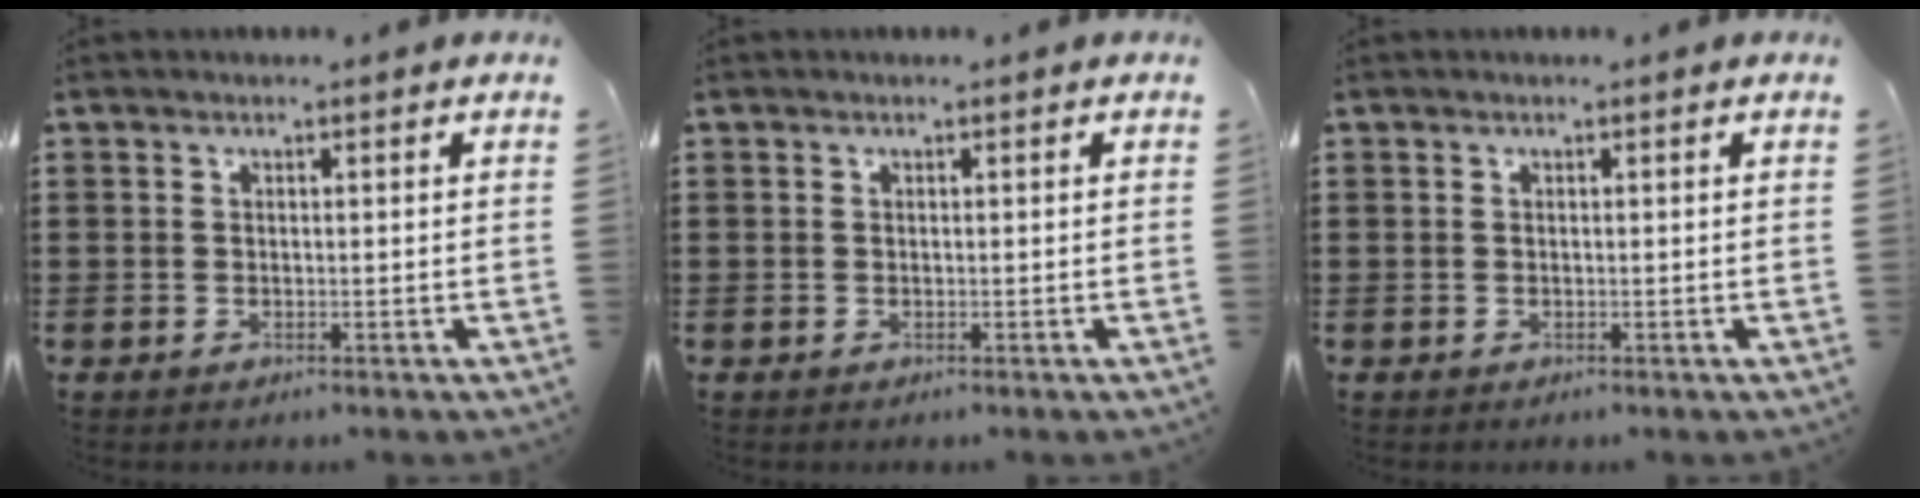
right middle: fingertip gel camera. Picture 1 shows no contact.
{"total": 0.0}
{"total": 0.0}